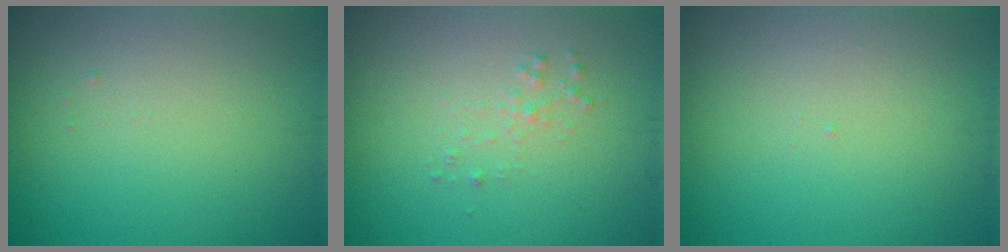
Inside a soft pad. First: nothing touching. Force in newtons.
{"total": 0.9, "press": 0.9, "slide": 0.0}
{"total": 0.0}